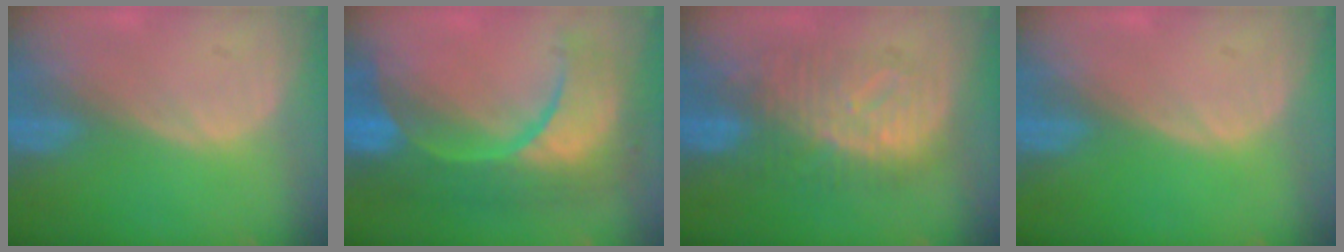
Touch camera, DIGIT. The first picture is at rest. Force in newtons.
{"total": 12.5, "press": 12.4, "slide": 1.3}
{"total": 9.0, "press": 9.0, "slide": 0.3}
{"total": 0.0}